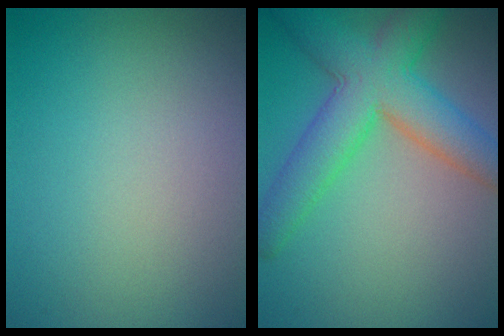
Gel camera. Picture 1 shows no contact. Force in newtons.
{"total": 7.4, "press": 7.4, "slide": 0.2}